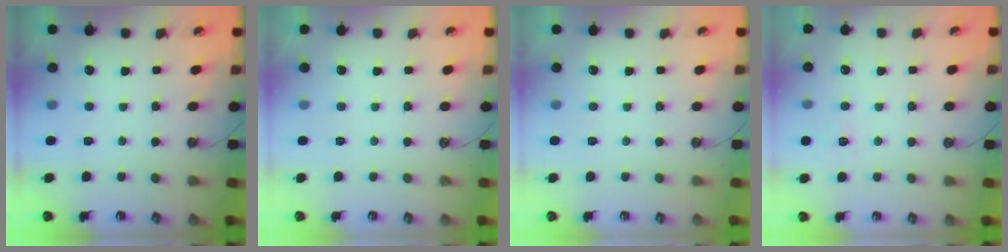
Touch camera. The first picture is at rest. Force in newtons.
{"total": 0.0}
{"total": 0.0}
{"total": 3.4, "press": 3.4, "slide": 0.4}